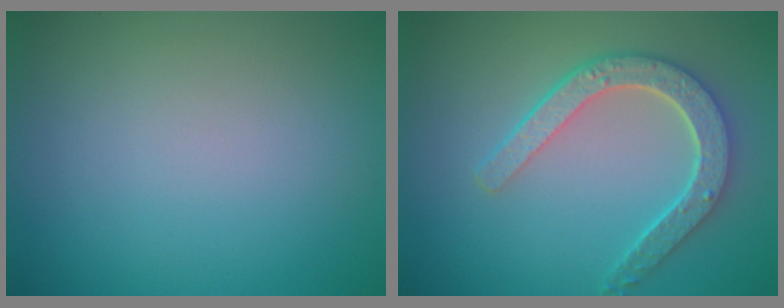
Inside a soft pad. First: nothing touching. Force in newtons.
{"total": 4.9, "press": 3.9, "slide": 3.0}